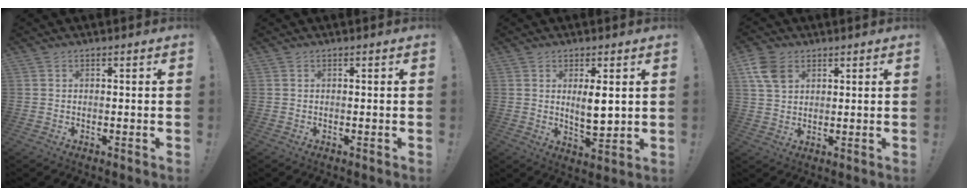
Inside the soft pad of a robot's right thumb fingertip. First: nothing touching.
{"total": 0.0}
{"total": 6.8, "force": [1.8, 2.2, 6.2], "torque": [-0.102, -0.014, 0.028]}
{"total": 8.4, "force": [3.9, 5.8, 4.6], "torque": [-0.079, -0.007, 0.078]}